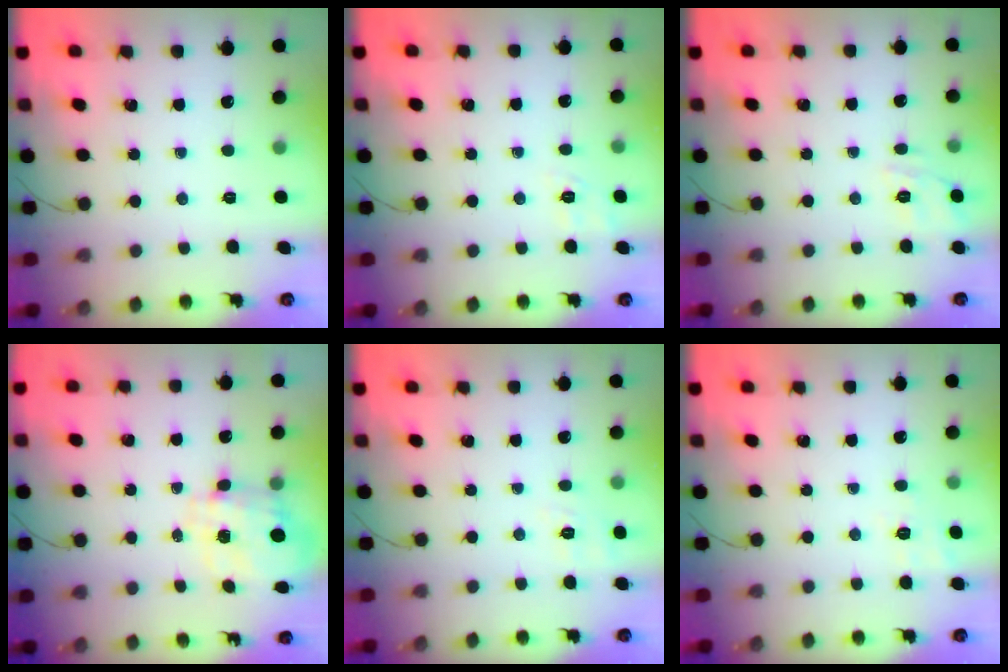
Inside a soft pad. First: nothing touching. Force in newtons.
{"total": 4.4, "press": 3.8, "slide": 2.2}
{"total": 8.6, "press": 8.4, "slide": 1.7}
{"total": 3.5, "press": 3.3, "slide": 1.0}
{"total": 5.9, "press": 5.4, "slide": 2.3}
{"total": 2.9, "press": 1.7, "slide": 2.3}